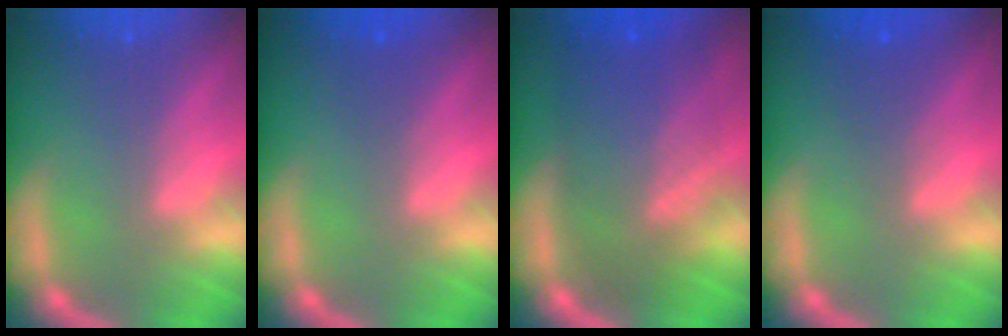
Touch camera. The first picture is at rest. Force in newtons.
{"total": 0.9}
{"total": 9.5}
{"total": 1.9}